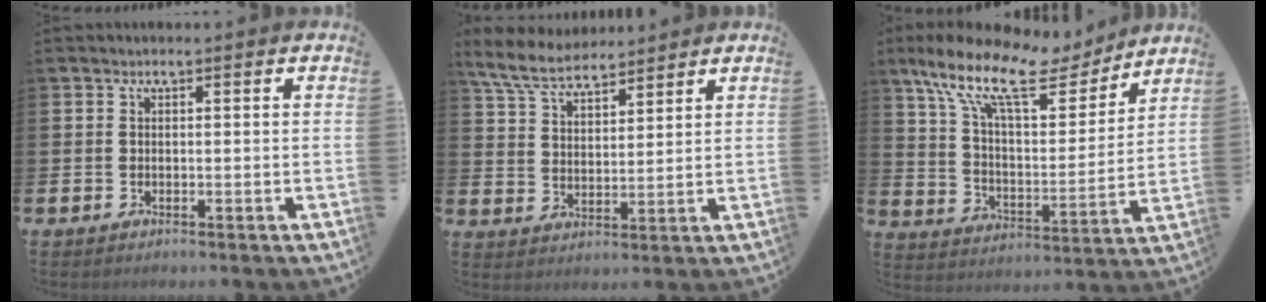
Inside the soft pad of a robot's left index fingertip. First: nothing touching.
{"total": 7.0, "force": [6.5, 1.8, 2.0], "torque": [-0.066, -0.021, 0.120]}
{"total": 14.2, "force": [10.8, 5.1, 7.7], "torque": [-0.177, -0.057, 0.185]}